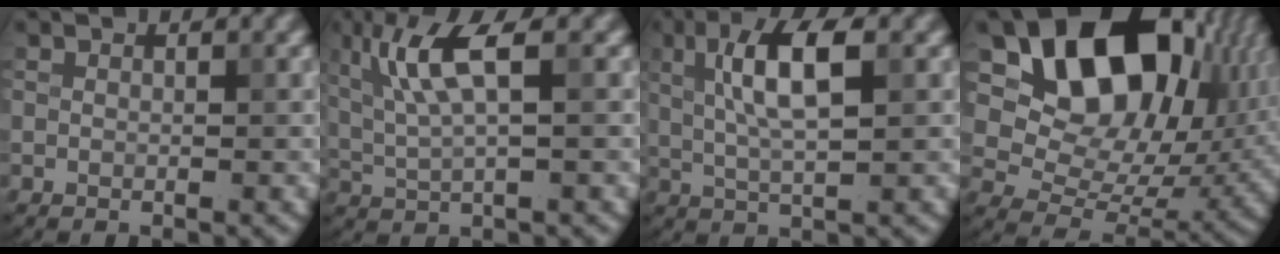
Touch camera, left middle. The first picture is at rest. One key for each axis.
{"total": 5.1, "fx": 1.6, "fy": 1.2, "fz": 4.7, "tx": -0.102, "ty": 0.002, "tz": 0.034}
{"total": 5.9, "fx": 1.4, "fy": 1.7, "fz": 5.4, "tx": -0.102, "ty": 0.008, "tz": 0.026}
{"total": 15.5, "fx": 6.3, "fy": 10.1, "fz": 9.9, "tx": -0.151, "ty": 0.015, "tz": 0.118}